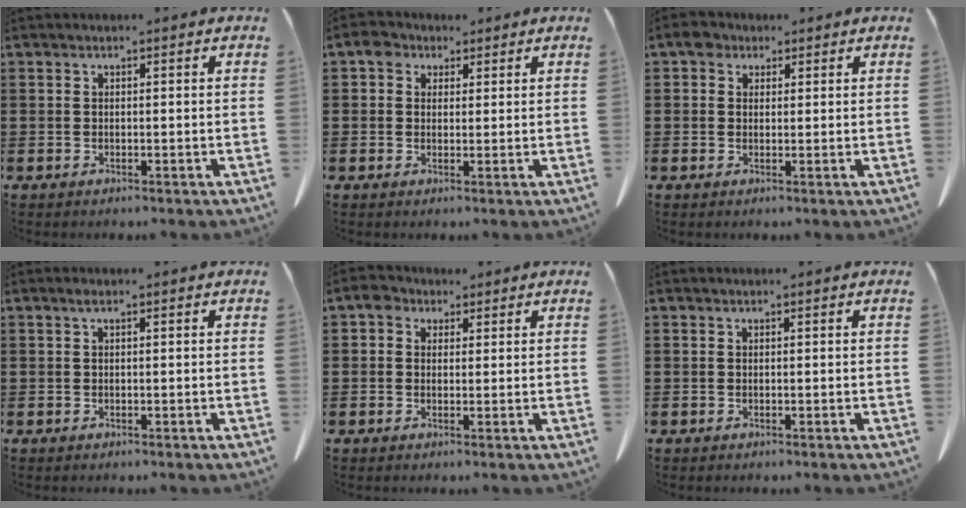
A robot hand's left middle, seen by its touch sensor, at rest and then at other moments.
{"total": 2.8, "force": [1.7, 2.0, 1.0], "torque": [-0.021, 0.006, 0.029]}
{"total": 2.7, "force": [1.8, 1.8, 1.1], "torque": [-0.022, 0.003, 0.031]}
{"total": 0.7, "force": [0.1, 0.1, 0.7], "torque": [-0.014, 0.001, 0.003]}
{"total": 2.6, "force": [1.5, 1.9, 1.1], "torque": [-0.021, 0.006, 0.025]}
{"total": 0.0}